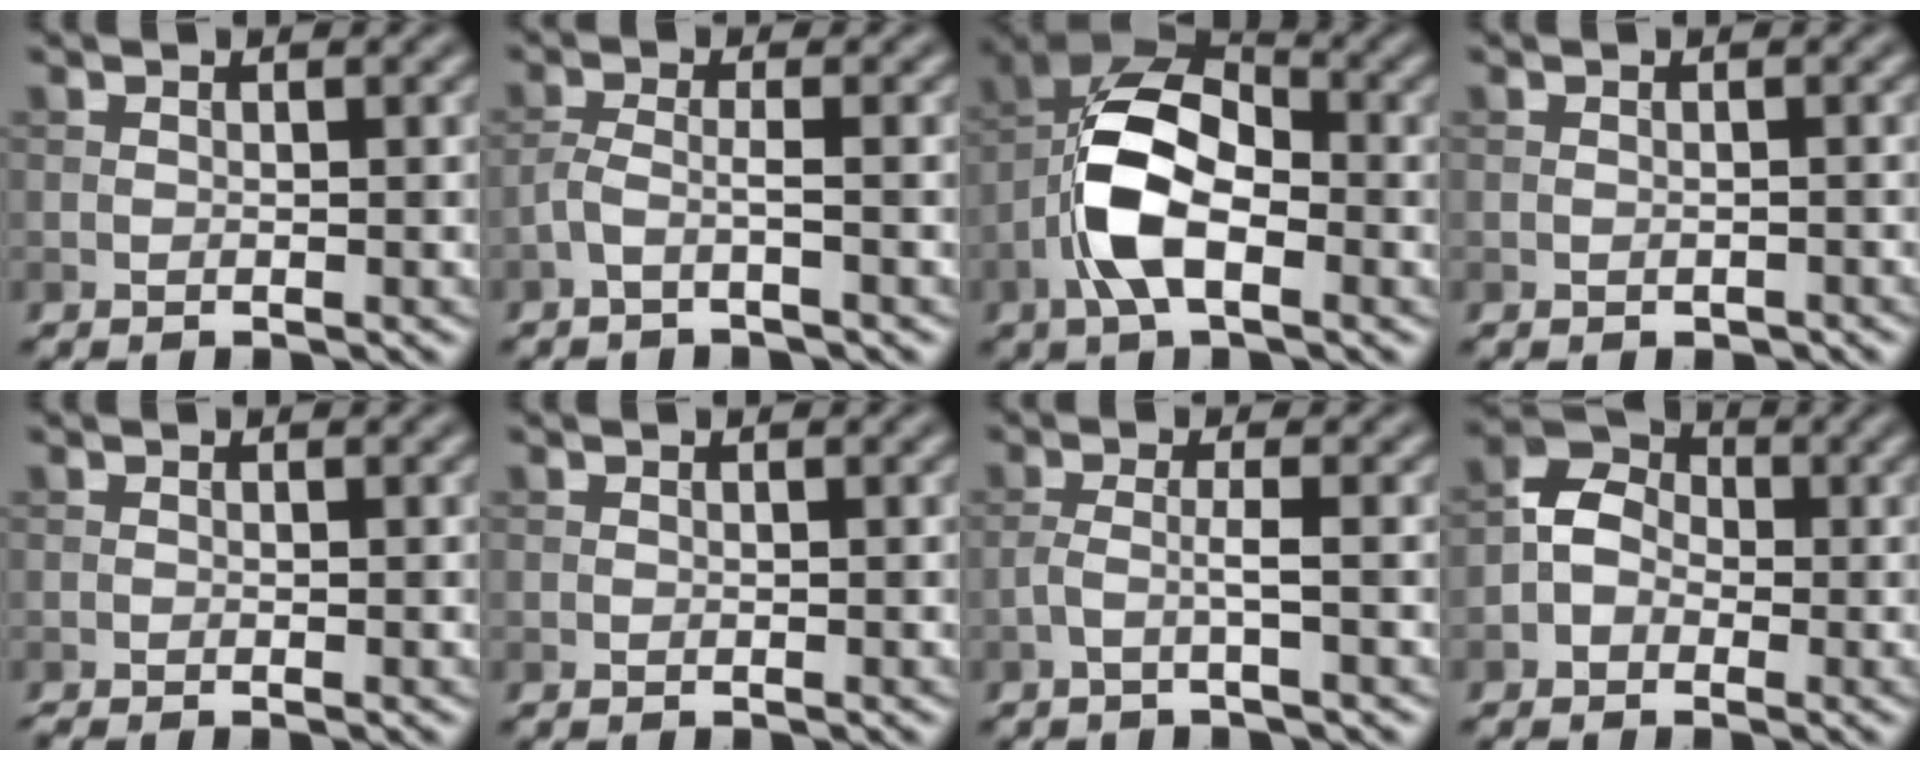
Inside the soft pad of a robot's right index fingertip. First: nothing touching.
{"total": 1.8, "force": [-1.0, 0.3, 1.5], "torque": [-0.028, 0.004, -0.029]}
{"total": 8.6, "force": [-2.3, 4.3, 7.1], "torque": [-0.141, 0.015, -0.050]}
{"total": 0.6, "force": [-0.4, 0.3, 0.3], "torque": [-0.004, -0.002, -0.005]}
{"total": 0.8, "force": [-0.4, 0.2, 0.6], "torque": [-0.009, -0.008, -0.009]}
{"total": 0.0}
{"total": 1.9, "force": [-0.6, 0.2, 1.7], "torque": [-0.031, 0.006, -0.019]}
{"total": 3.4, "force": [-0.9, 2.8, 1.8], "torque": [-0.020, 0.010, -0.027]}